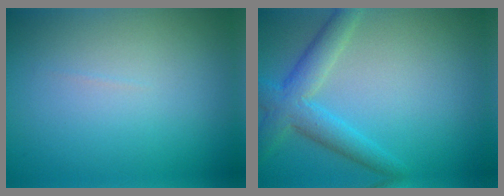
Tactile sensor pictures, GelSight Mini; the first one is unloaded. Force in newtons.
{"total": 4.2, "press": 4.2, "slide": 0.2}